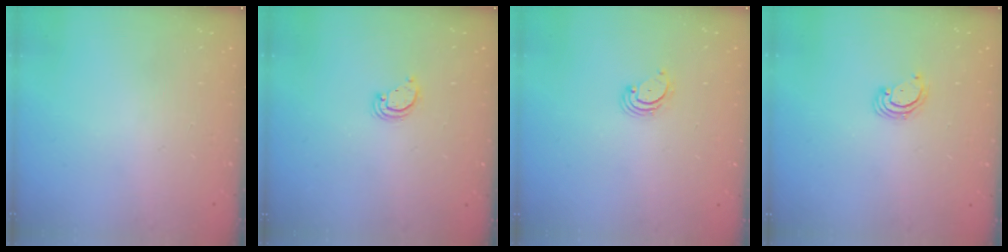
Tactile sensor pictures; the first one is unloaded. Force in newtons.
{"total": 3.3, "press": 3.3, "slide": 0.3}
{"total": 2.7, "press": 2.7, "slide": 0.3}
{"total": 2.4, "press": 2.4, "slide": 0.2}